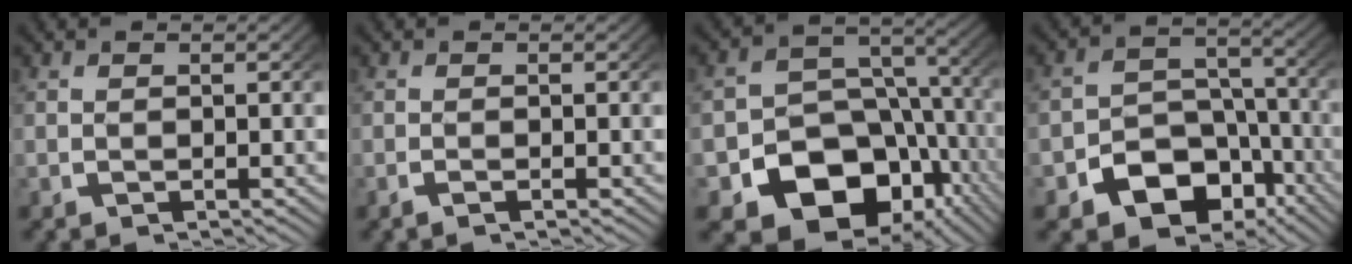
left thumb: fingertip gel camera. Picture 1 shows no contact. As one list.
[{"total": 0.7, "force": [-0.5, 0.1, 0.5], "torque": [-0.012, -0.001, -0.010]}, {"total": 15.3, "force": [-6.6, 11.2, 8.0], "torque": [-0.141, -0.063, -0.090]}, {"total": 9.3, "force": [-4.9, 6.6, 4.3], "torque": [-0.071, -0.040, -0.065]}]